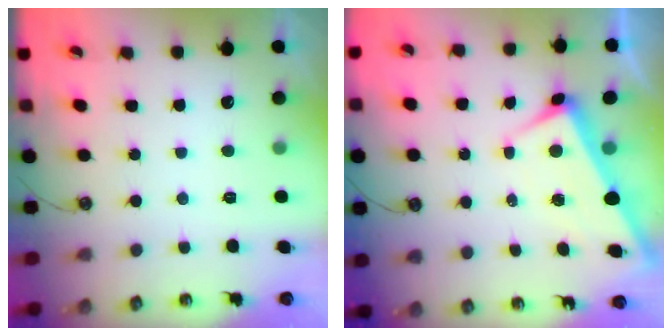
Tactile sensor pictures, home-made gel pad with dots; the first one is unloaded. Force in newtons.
{"total": 3.0, "press": 2.9, "slide": 0.6}